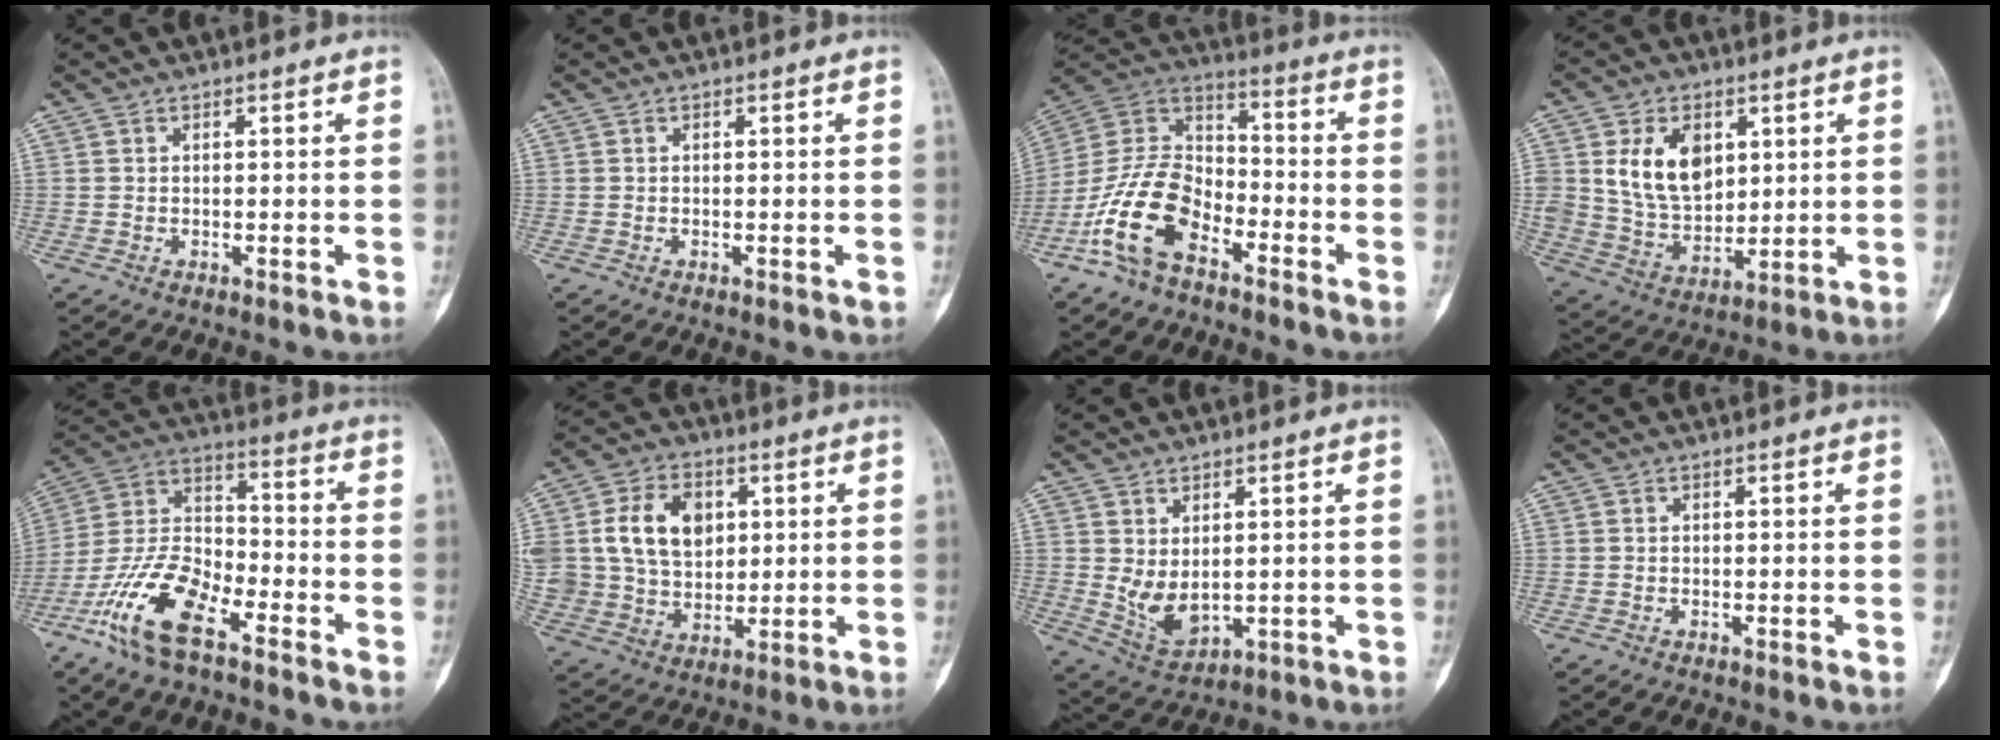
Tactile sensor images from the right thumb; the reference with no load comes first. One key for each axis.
{"total": 0.0}
{"total": 15.5, "fx": -8.3, "fy": 8.7, "fz": 9.8, "tx": -0.183, "ty": 0.065, "tz": -0.169}
{"total": 13.3, "fx": 4.0, "fy": 9.3, "fz": 8.7, "tx": -0.121, "ty": -0.021, "tz": 0.086}
{"total": 15.1, "fx": -8.9, "fy": 6.1, "fz": 10.6, "tx": -0.211, "ty": 0.053, "tz": -0.178}
{"total": 16.1, "fx": 3.6, "fy": 12.1, "fz": 10.0, "tx": -0.164, "ty": -0.001, "tz": 0.075}
{"total": 6.2, "fx": 0.9, "fy": 3.7, "fz": 4.9, "tx": -0.077, "ty": -0.016, "tz": 0.039}
{"total": 0.0}